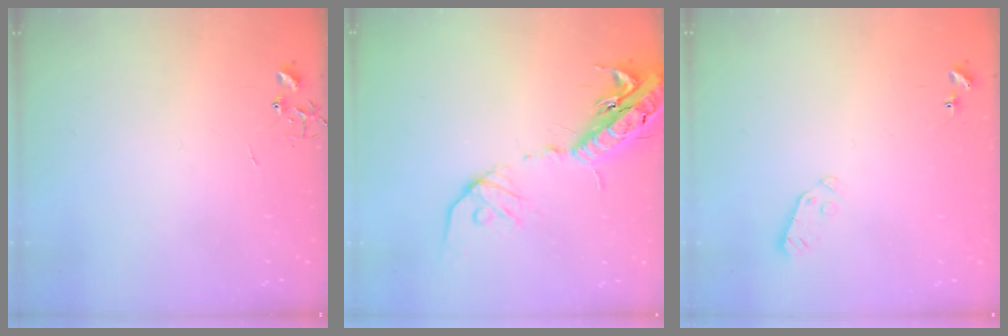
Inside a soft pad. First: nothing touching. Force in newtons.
{"total": 17.9, "press": 17.4, "slide": 4.3}
{"total": 3.8, "press": 3.7, "slide": 0.8}